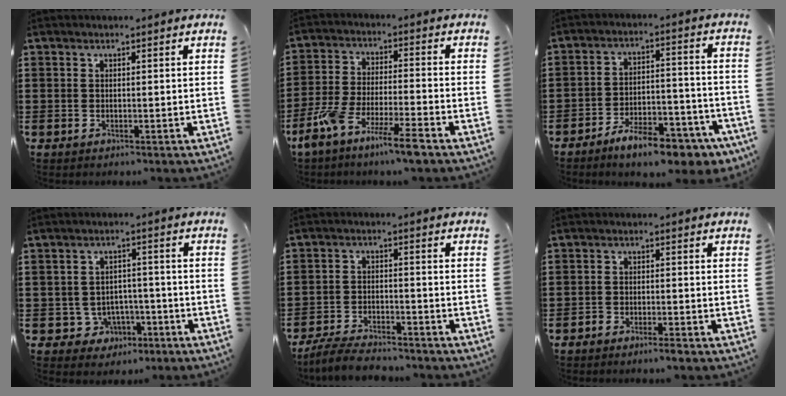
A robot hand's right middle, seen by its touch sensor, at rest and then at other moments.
{"total": 8.3, "force": [-6.6, -0.2, 4.9], "torque": [-0.111, -0.013, -0.132]}
{"total": 10.0, "force": [-8.3, 2.3, 5.1], "torque": [-0.079, 0.028, -0.153]}
{"total": 3.8, "force": [-2.2, 2.9, 1.0], "torque": [-0.030, 0.006, -0.045]}
{"total": 5.1, "force": [-4.8, 0.6, 1.6], "torque": [-0.040, -0.003, -0.096]}
{"total": 1.9, "force": [-1.8, 0.1, 0.7], "torque": [-0.013, 0.002, -0.034]}